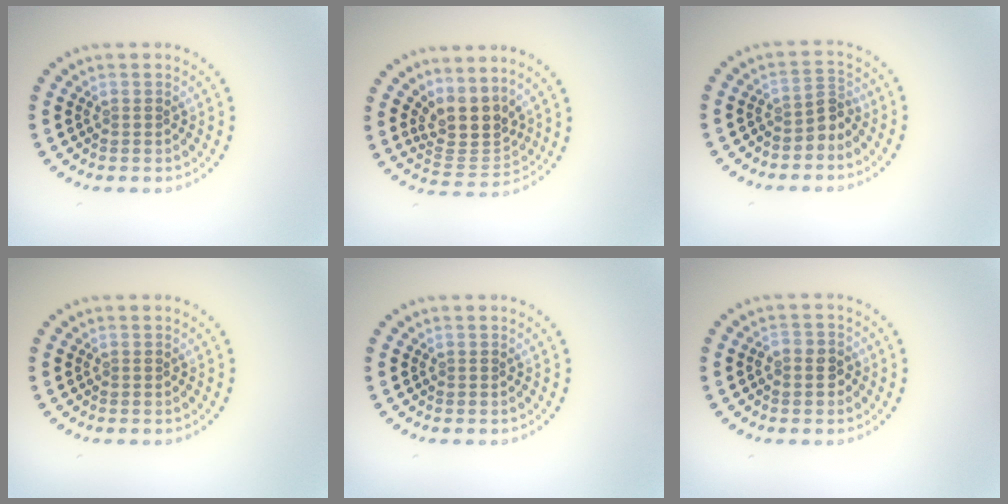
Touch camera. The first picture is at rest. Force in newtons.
{"total": 4.0, "press": 2.9, "slide": 2.7}
{"total": 2.2, "press": 1.5, "slide": 1.6}
{"total": 0.0}
{"total": 0.0}
{"total": 2.0, "press": 1.9, "slide": 0.5}